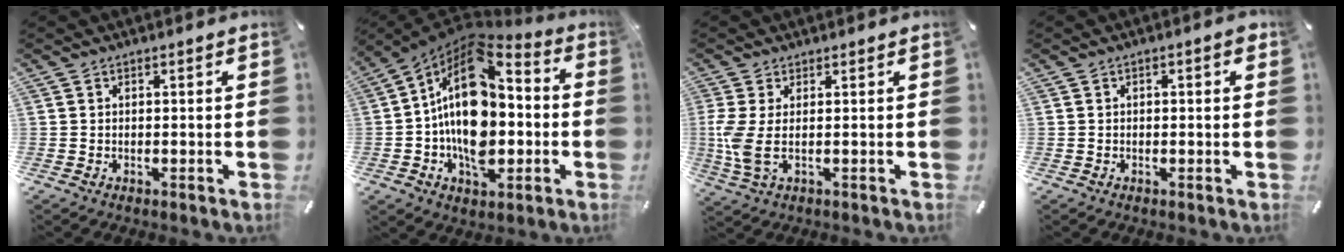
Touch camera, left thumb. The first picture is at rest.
{"total": 19.9, "force": [-0.5, 13.4, 14.7], "torque": [-0.261, -0.016, -0.008]}
{"total": 6.2, "force": [0.1, 2.0, 5.8], "torque": [-0.143, -0.023, 0.000]}
{"total": 1.7, "force": [0.0, 0.7, 1.5], "torque": [-0.027, 0.005, -0.002]}